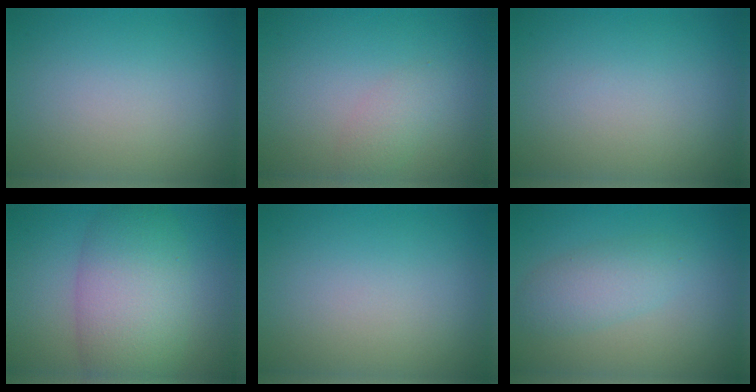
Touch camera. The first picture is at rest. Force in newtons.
{"total": 1.5, "press": 1.5, "slide": 0.1}
{"total": 0.0}
{"total": 8.2, "press": 8.2, "slide": 0.2}
{"total": 0.0}
{"total": 2.9, "press": 2.9, "slide": 0.1}